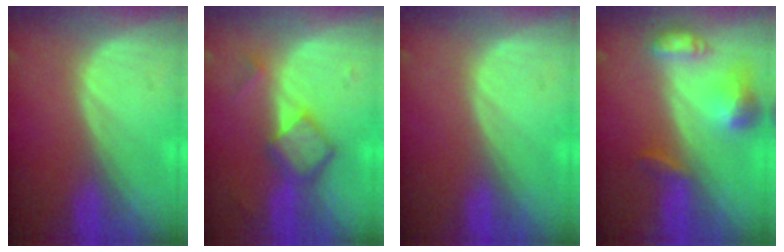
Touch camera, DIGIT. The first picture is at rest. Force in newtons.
{"total": 6.0, "press": 5.1, "slide": 3.1}
{"total": 0.0}
{"total": 7.1, "press": 6.6, "slide": 2.6}